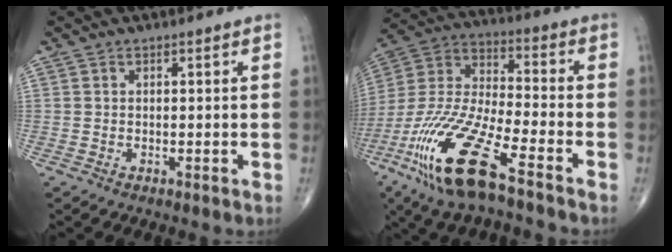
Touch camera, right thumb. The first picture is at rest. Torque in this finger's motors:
{"motor_torque": [0.70, 0.77, 1.83, -0.94, 0.21]}